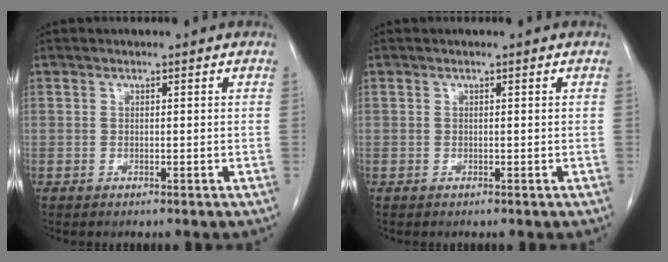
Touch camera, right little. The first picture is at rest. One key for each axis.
{"total": 0.0}